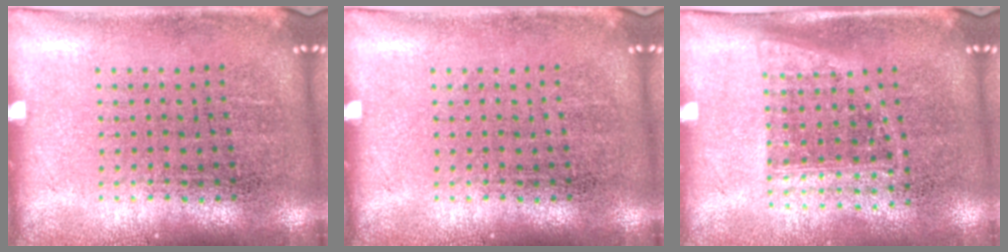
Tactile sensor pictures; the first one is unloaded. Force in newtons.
{"total": 0.0}
{"total": 1.0, "press": 0.8, "slide": 0.6}